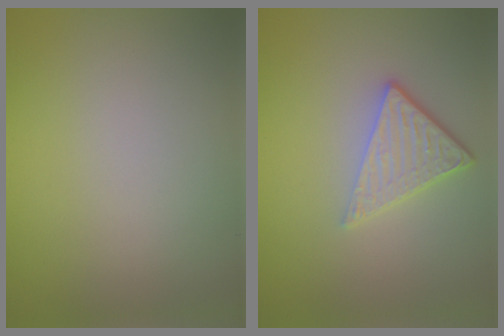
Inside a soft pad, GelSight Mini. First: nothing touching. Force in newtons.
{"total": 3.7, "press": 2.7, "slide": 2.6}